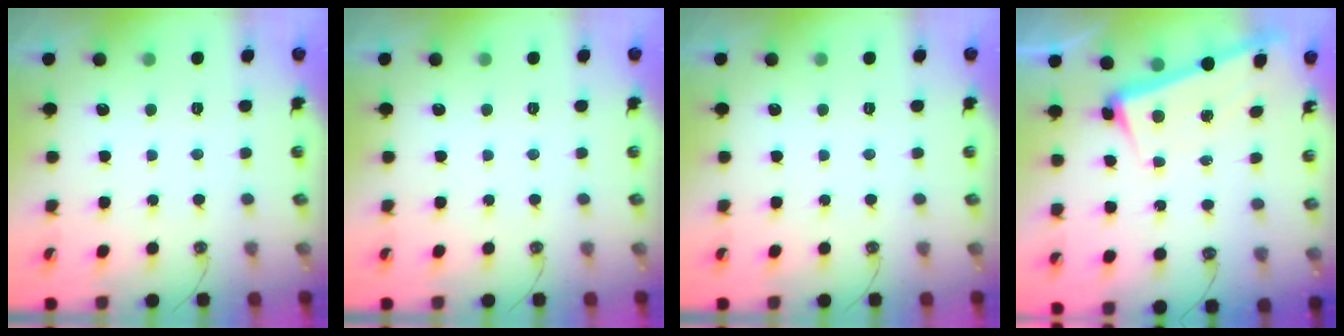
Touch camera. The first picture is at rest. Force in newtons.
{"total": 0.0}
{"total": 0.0}
{"total": 3.3, "press": 3.1, "slide": 1.1}